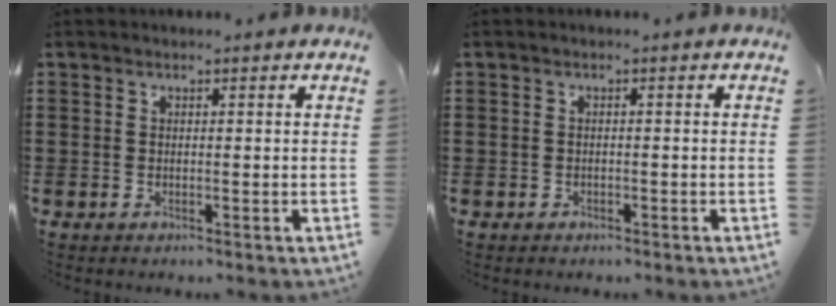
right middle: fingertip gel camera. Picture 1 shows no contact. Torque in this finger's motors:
{"motor_torque": [-0.13, 0.21, -0.01, -0.02]}